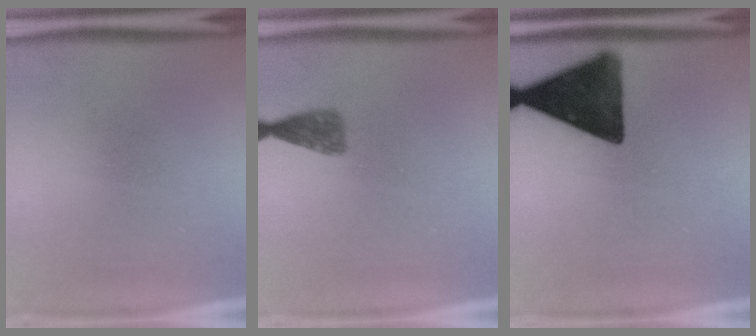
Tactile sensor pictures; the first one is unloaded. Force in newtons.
{"total": 2.4}
{"total": 14.5}